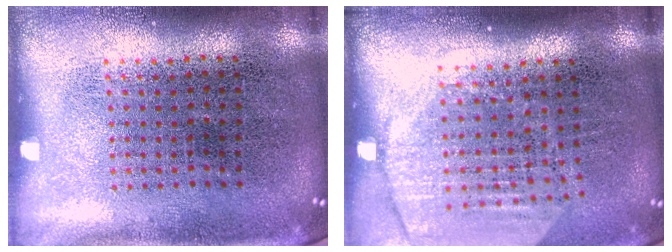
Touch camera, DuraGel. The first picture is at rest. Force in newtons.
{"total": 2.0, "press": 1.8, "slide": 1.0}